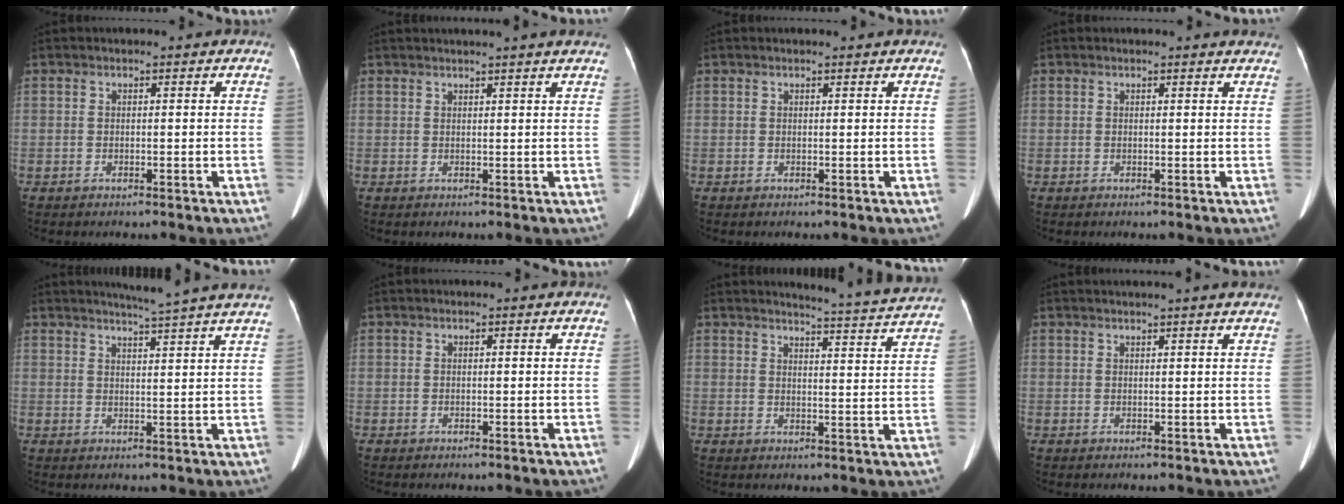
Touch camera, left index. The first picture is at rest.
{"total": 5.5, "force": [4.9, -0.7, 2.3], "torque": [-0.028, 0.024, 0.055]}
{"total": 1.1, "force": [1.0, 0.1, 0.3], "torque": [-0.009, 0.007, 0.014]}
{"total": 3.5, "force": [3.3, 0.7, 0.6], "torque": [-0.010, 0.002, 0.018]}
{"total": 8.2, "force": [7.3, -1.5, 3.5], "torque": [-0.050, -0.002, 0.084]}
{"total": 0.0}
{"total": 9.7, "force": [9.4, -1.6, 1.5], "torque": [-0.038, -0.037, 0.107]}
{"total": 5.2, "force": [4.6, -0.6, 2.3], "torque": [-0.030, 0.021, 0.047]}